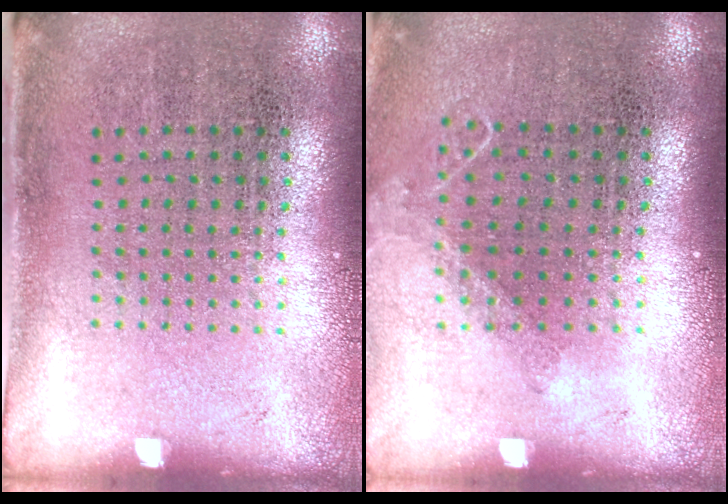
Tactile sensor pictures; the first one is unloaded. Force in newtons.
{"total": 0.9, "press": 0.9, "slide": 0.1}